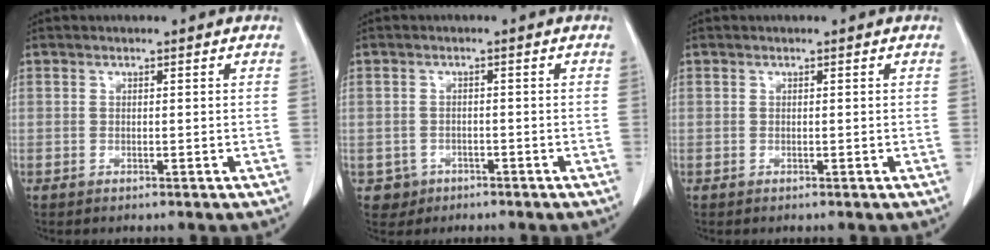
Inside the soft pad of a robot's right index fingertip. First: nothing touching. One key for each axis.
{"total": 2.7, "fx": -1.3, "fy": 2.4, "fz": 0.0, "tx": 0.002, "ty": 0.011, "tz": -0.018}
{"total": 0.0}